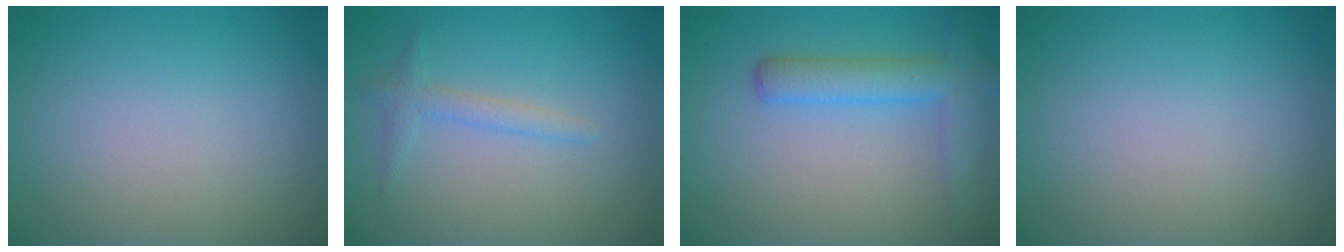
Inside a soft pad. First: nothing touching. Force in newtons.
{"total": 1.6, "press": 1.6, "slide": 0.1}
{"total": 4.8, "press": 4.8, "slide": 0.3}
{"total": 0.0}